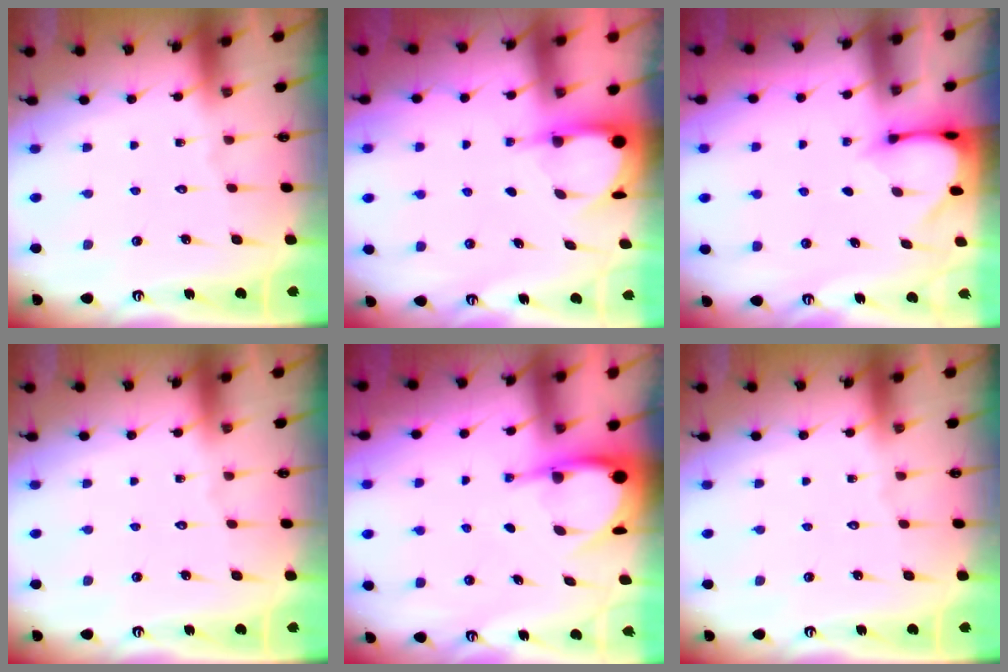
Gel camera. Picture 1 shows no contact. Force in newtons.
{"total": 3.9, "press": 3.9, "slide": 0.3}
{"total": 3.4, "press": 3.3, "slide": 0.3}
{"total": 0.0}
{"total": 5.7, "press": 5.6, "slide": 0.6}
{"total": 0.0}